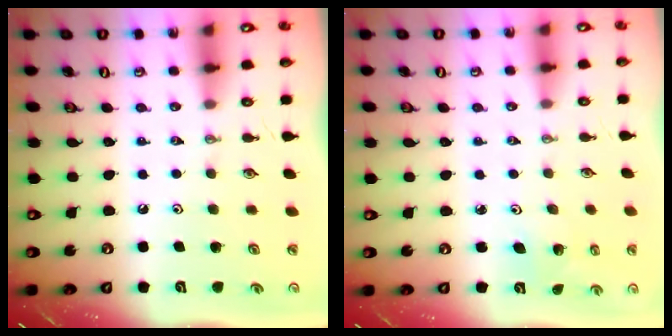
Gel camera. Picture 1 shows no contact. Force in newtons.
{"total": 2.3, "press": 2.3, "slide": 0.2}